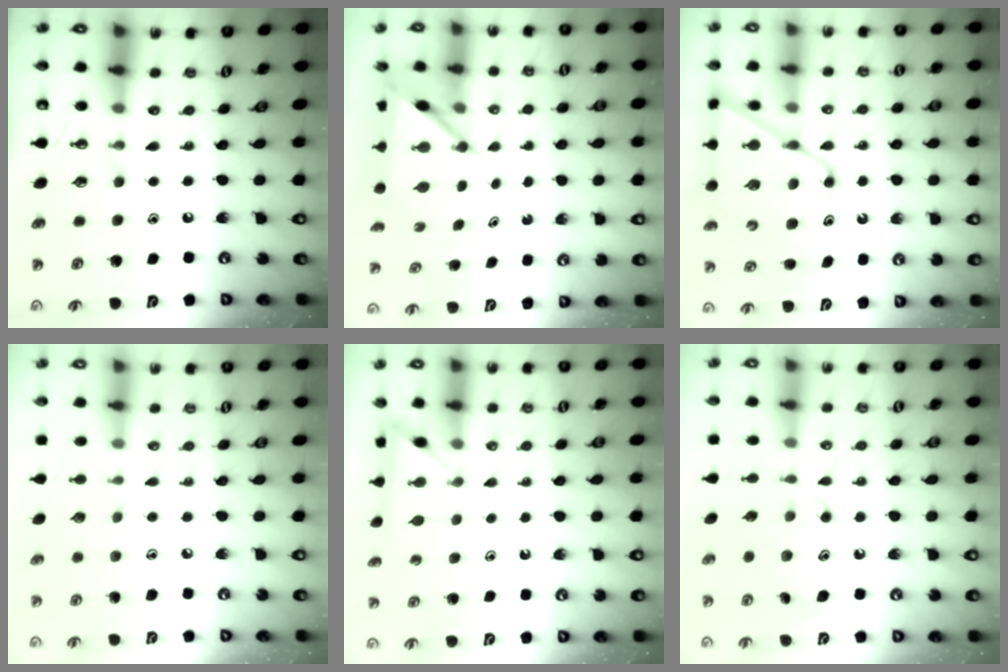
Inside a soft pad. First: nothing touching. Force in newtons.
{"total": 6.3, "press": 6.3, "slide": 0.6}
{"total": 13.8, "press": 13.7, "slide": 1.3}
{"total": 4.4, "press": 4.4, "slide": 0.4}
{"total": 5.6, "press": 5.6, "slide": 0.5}
{"total": 11.7, "press": 11.7, "slide": 0.1}